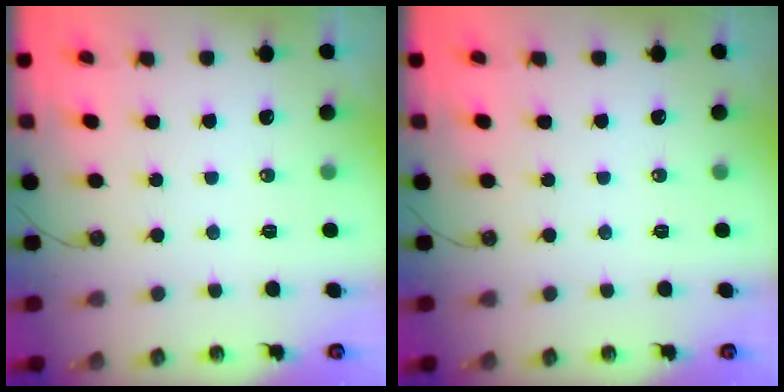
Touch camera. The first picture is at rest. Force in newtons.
{"total": 0.0}